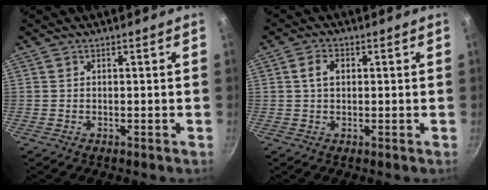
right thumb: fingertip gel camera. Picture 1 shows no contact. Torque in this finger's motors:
{"motor_torque": [-0.01, 0.31, 0.38, 0.01, 0.01]}